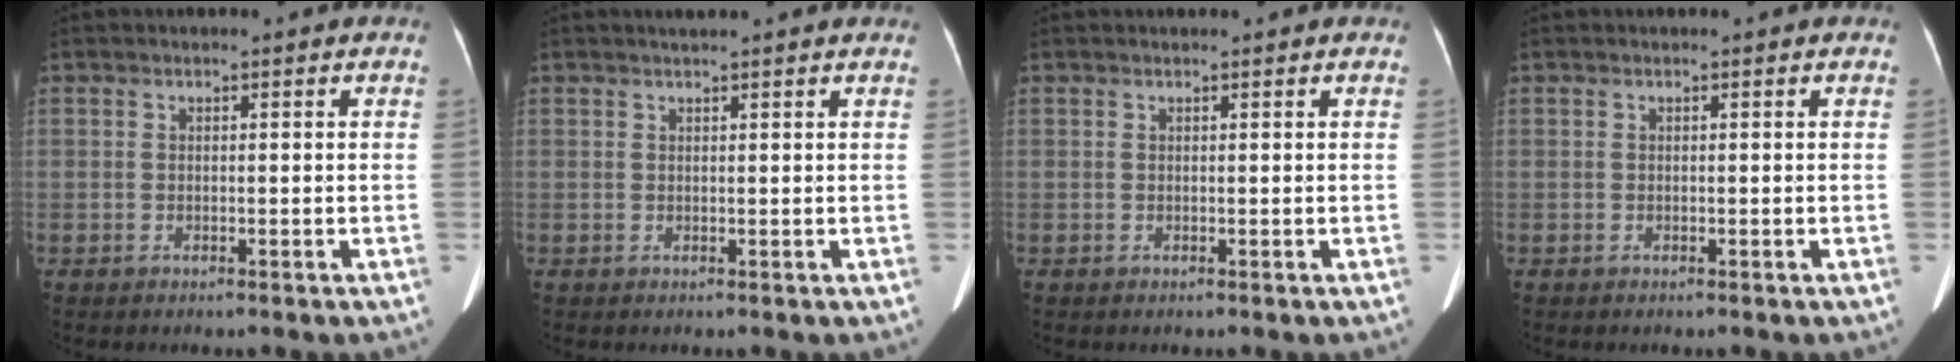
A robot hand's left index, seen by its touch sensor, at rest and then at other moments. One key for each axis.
{"total": 2.7, "fx": 2.4, "fy": -0.3, "fz": 1.2, "tx": -0.016, "ty": 0.018, "tz": 0.033}
{"total": 0.7, "fx": 0.7, "fy": 0.0, "fz": 0.1, "tx": 0.000, "ty": 0.009, "tz": 0.010}
{"total": 0.0}